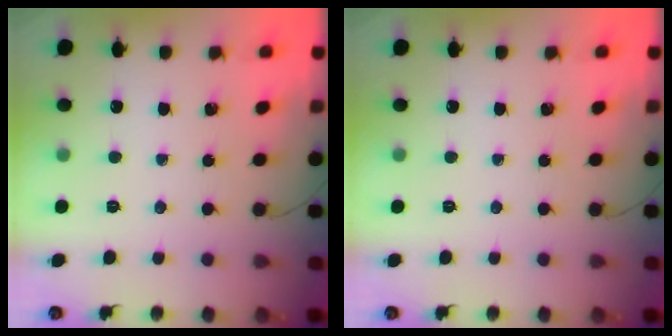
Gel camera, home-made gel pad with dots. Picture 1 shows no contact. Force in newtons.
{"total": 0.0}